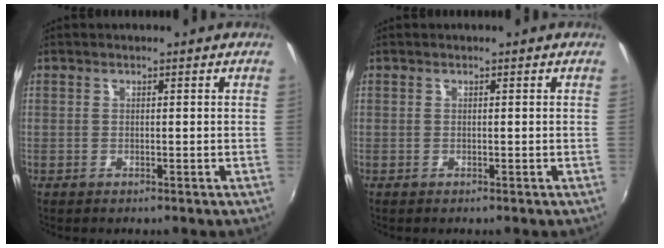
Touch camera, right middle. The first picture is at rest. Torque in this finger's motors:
{"motor_torque": [0.00, 0.00, 0.00, 0.00]}